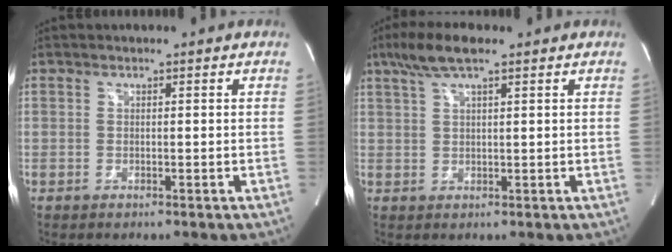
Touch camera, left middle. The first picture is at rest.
{"total": 5.9, "force": [3.9, 0.9, 4.3], "torque": [-0.095, 0.019, 0.075]}